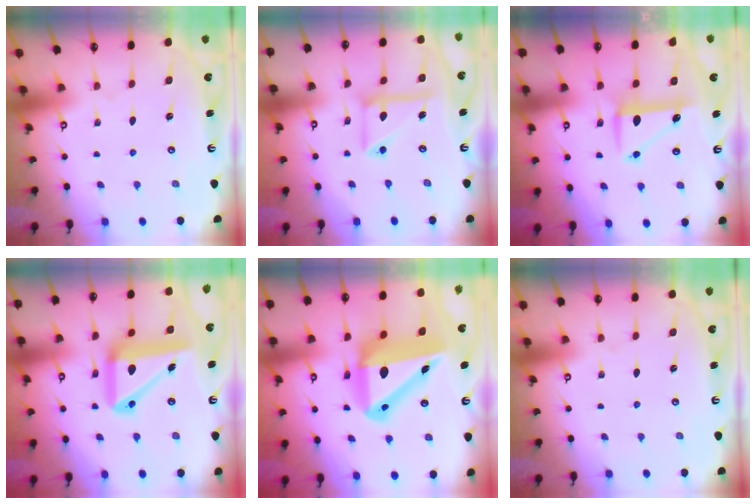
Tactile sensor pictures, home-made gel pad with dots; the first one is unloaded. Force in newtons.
{"total": 12.2, "press": 12.1, "slide": 1.3}
{"total": 8.2, "press": 8.2, "slide": 0.2}
{"total": 16.4, "press": 16.2, "slide": 2.6}
{"total": 17.0, "press": 16.5, "slide": 4.0}
{"total": 0.0}